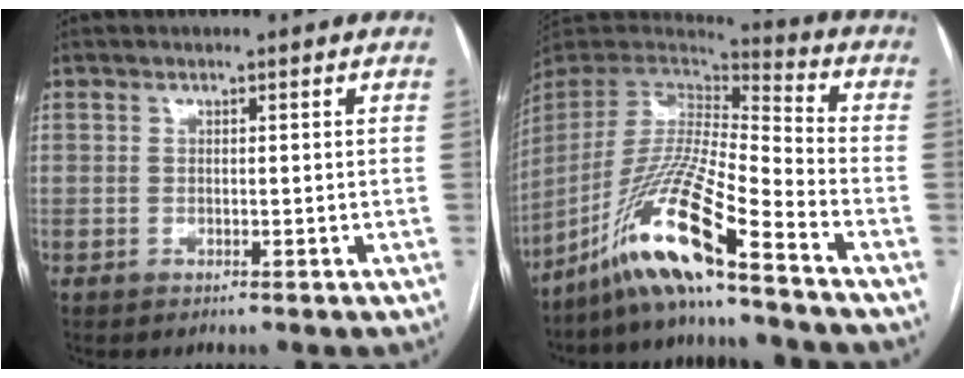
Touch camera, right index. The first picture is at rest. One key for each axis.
{"total": 17.5, "fx": -12.5, "fy": -0.7, "fz": 12.3, "tx": -0.259, "ty": -0.021, "tz": -0.236}